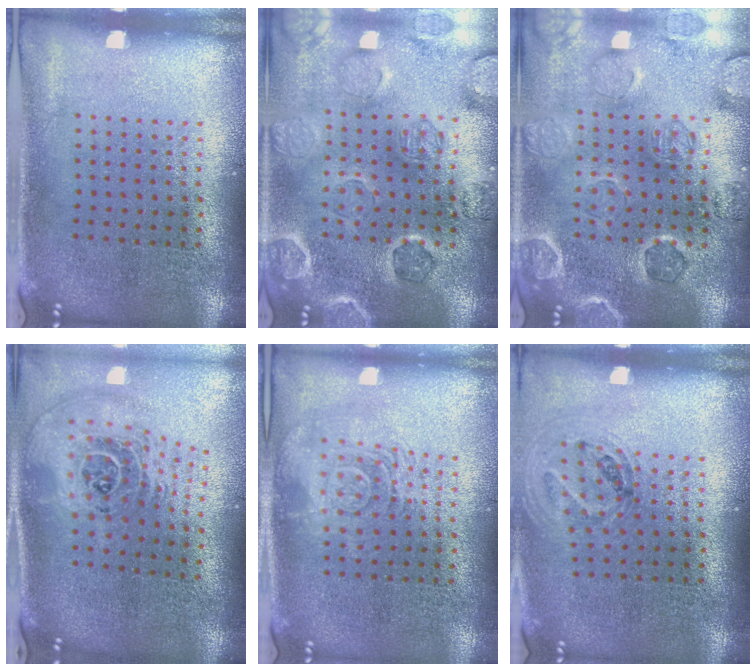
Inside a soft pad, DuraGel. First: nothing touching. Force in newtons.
{"total": 1.7, "press": 1.7, "slide": 0.2}
{"total": 1.4, "press": 1.4, "slide": 0.2}
{"total": 2.6, "press": 1.9, "slide": 1.8}
{"total": 2.8, "press": 2.7, "slide": 0.4}
{"total": 1.0, "press": 1.0, "slide": 0.1}